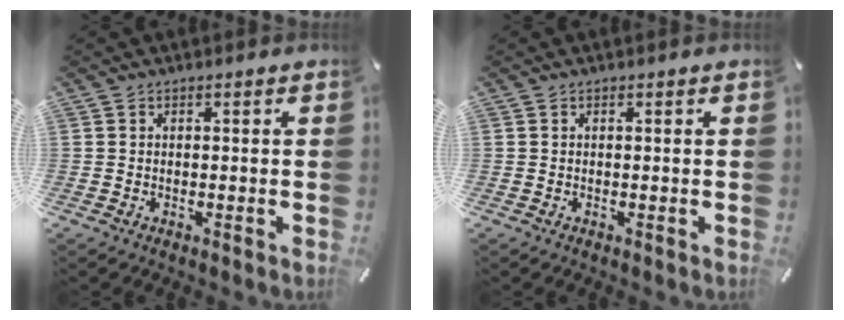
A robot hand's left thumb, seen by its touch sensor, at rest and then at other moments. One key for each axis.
{"total": 0.0}